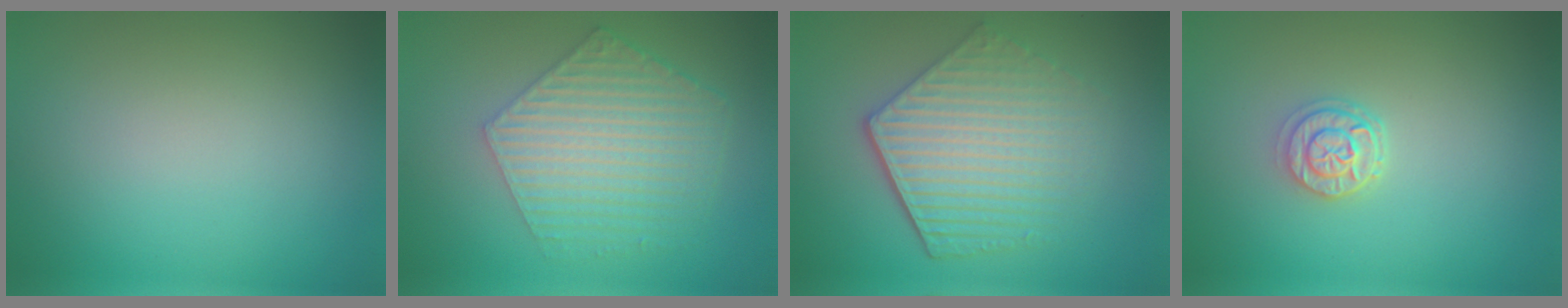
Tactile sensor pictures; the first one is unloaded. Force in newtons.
{"total": 6.0, "press": 4.3, "slide": 4.1}
{"total": 6.1, "press": 4.4, "slide": 4.2}
{"total": 2.3, "press": 2.0, "slide": 1.1}